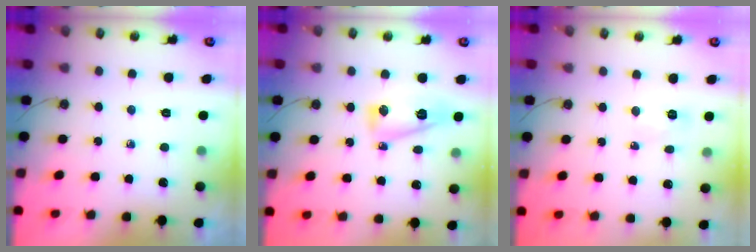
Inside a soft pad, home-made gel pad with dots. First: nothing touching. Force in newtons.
{"total": 9.3, "press": 9.3, "slide": 0.7}
{"total": 3.5, "press": 3.5, "slide": 0.5}